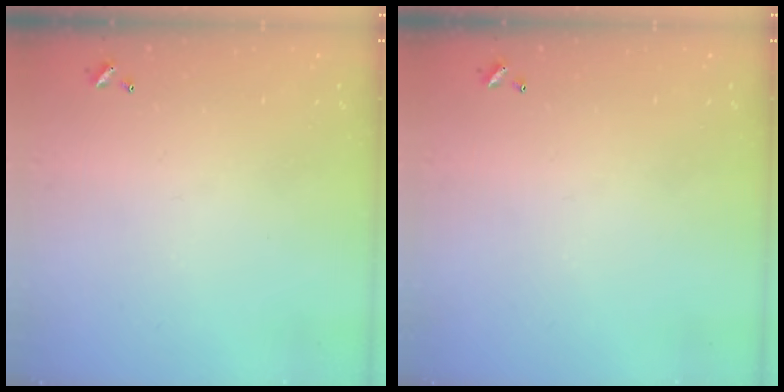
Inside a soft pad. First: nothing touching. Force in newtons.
{"total": 0.0}